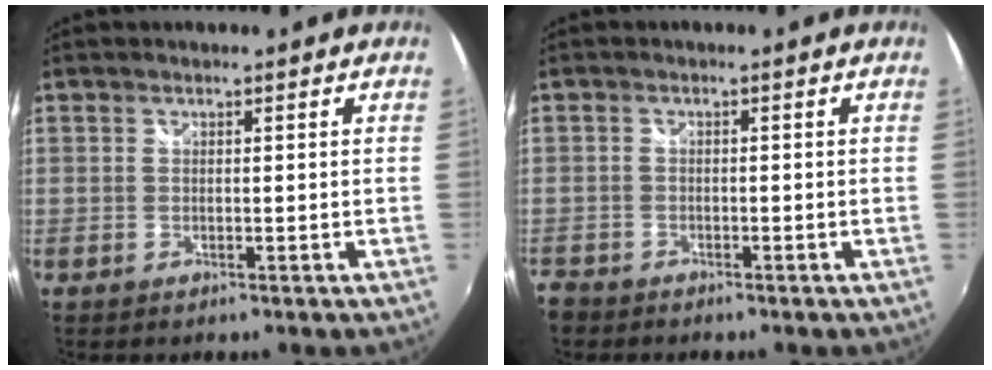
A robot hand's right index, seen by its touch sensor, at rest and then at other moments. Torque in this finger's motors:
{"motor_torque": [-0.38, -0.44, -1.06, -0.21]}